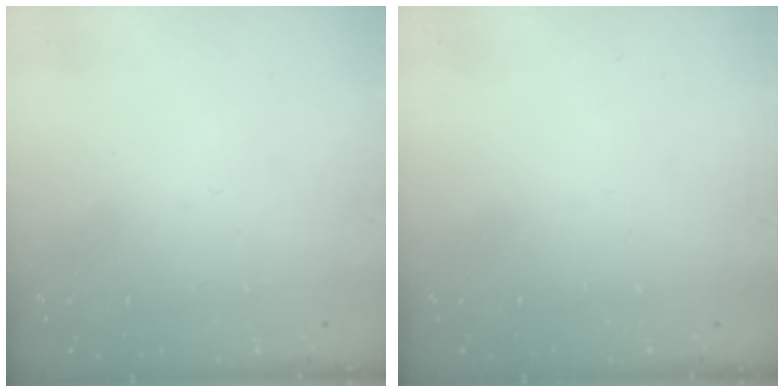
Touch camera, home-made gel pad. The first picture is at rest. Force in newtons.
{"total": 0.0}